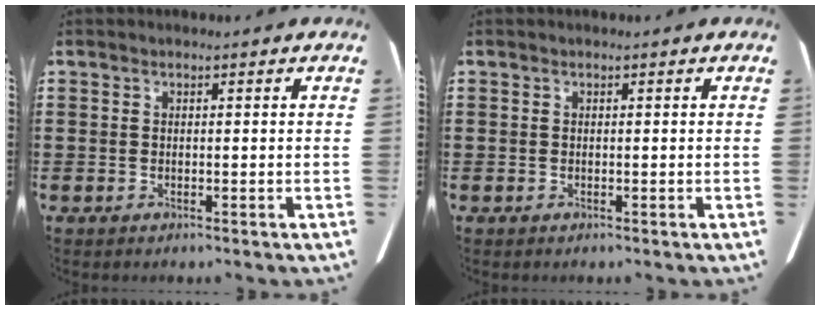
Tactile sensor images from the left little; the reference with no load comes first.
{"total": 0.0}